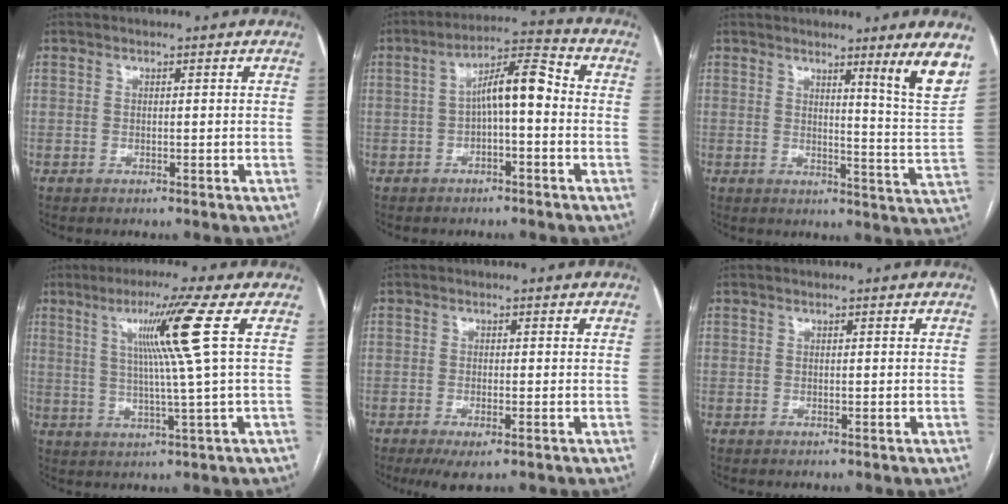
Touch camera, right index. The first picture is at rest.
{"total": 7.4, "force": [-0.5, 1.8, 7.2], "torque": [-0.120, 0.034, -0.009]}
{"total": 8.9, "force": [5.9, -1.7, 6.5], "torque": [-0.075, -0.045, 0.065]}
{"total": 9.7, "force": [3.2, -2.9, 8.7], "torque": [-0.149, -0.001, 0.062]}
{"total": 3.6, "force": [-1.9, 0.8, 2.9], "torque": [-0.046, -0.008, -0.027]}
{"total": 0.0}